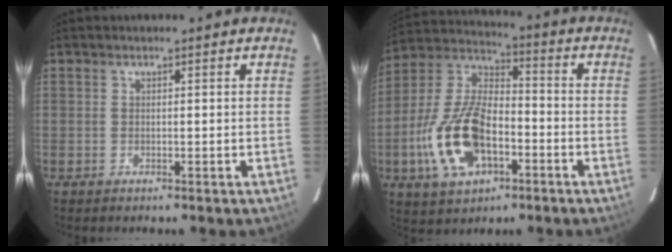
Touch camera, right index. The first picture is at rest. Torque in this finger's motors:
{"motor_torque": [1.49, -0.64, 1.05, 0.21]}